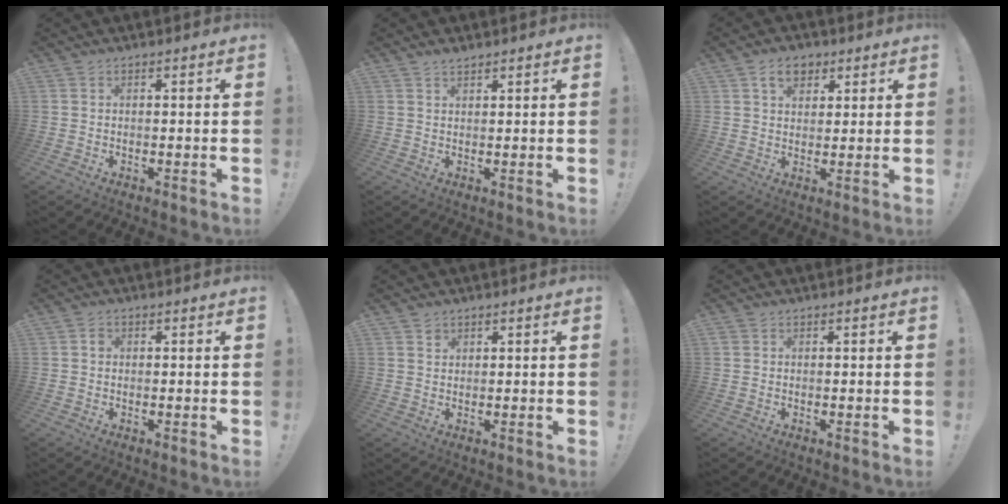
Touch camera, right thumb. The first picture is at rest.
{"total": 1.7, "force": [1.5, 0.4, 0.5], "torque": [-0.011, -0.009, 0.028]}
{"total": 7.0, "force": [3.8, 4.8, 3.3], "torque": [-0.043, -0.009, 0.070]}
{"total": 0.9, "force": [-0.1, 0.7, 0.5], "torque": [-0.004, 0.002, -0.003]}
{"total": 1.6, "force": [1.2, 1.0, 0.2], "torque": [0.003, -0.009, 0.020]}
{"total": 0.8, "force": [0.1, 0.7, 0.0], "torque": [-0.006, 0.005, 0.004]}